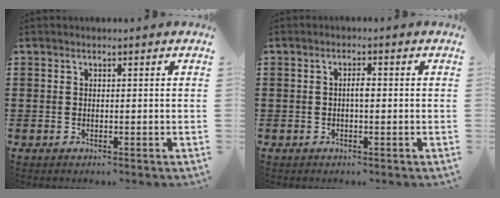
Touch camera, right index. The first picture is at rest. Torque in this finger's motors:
{"motor_torque": [0.39, -0.46, 0.06, 0.07]}